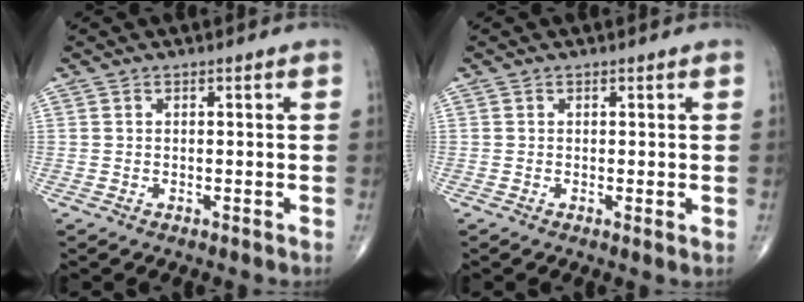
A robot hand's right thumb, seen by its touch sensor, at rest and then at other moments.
{"total": 0.8, "force": [0.1, 0.2, 0.8], "torque": [-0.015, -0.004, -0.002]}